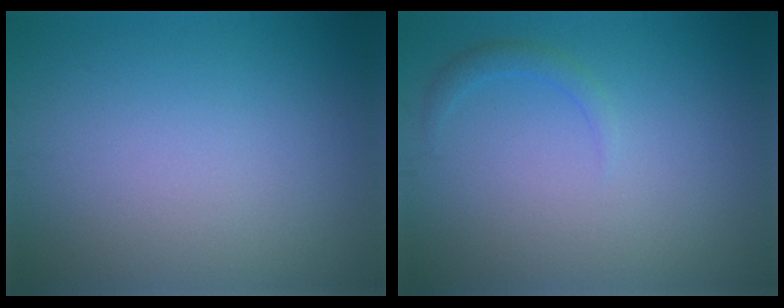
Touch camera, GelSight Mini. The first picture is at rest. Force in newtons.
{"total": 1.1, "press": 1.1, "slide": 0.0}